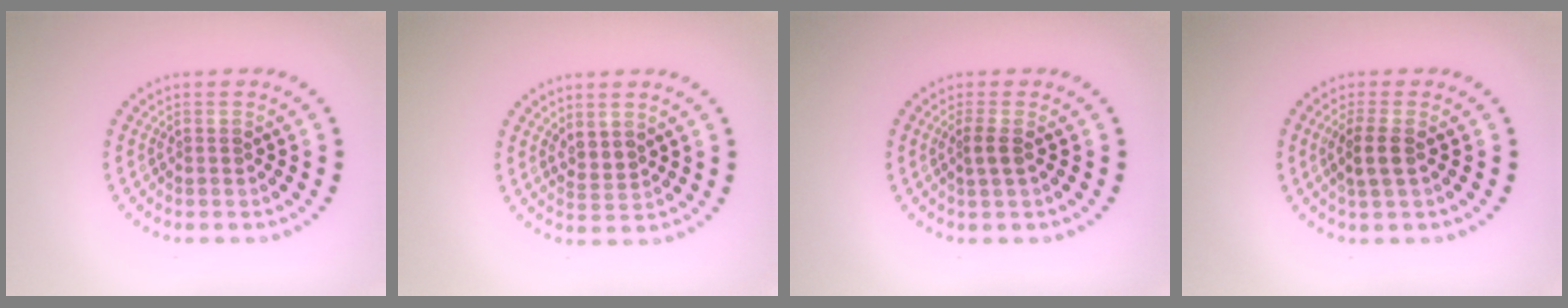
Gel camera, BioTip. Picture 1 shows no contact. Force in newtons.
{"total": 1.8, "press": 1.4, "slide": 1.2}
{"total": 1.5, "press": 1.2, "slide": 0.9}
{"total": 2.2, "press": 2.1, "slide": 0.8}